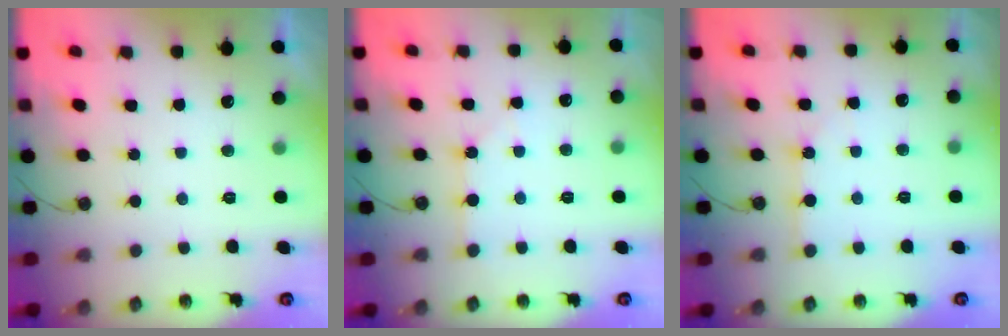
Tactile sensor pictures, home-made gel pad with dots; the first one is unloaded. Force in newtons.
{"total": 1.5, "press": 1.5, "slide": 0.3}
{"total": 2.4, "press": 2.4, "slide": 0.1}